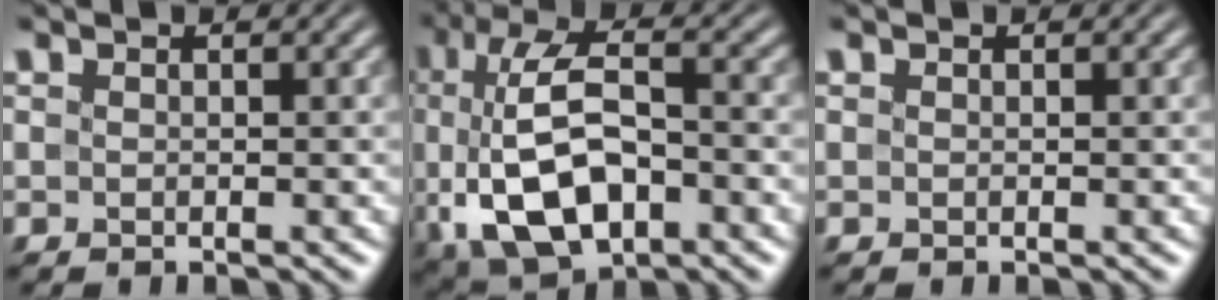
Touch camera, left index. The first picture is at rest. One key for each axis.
{"total": 10.5, "fx": -1.8, "fy": 5.5, "fz": 8.8, "tx": -0.181, "ty": -0.005, "tz": -0.037}
{"total": 0.0}